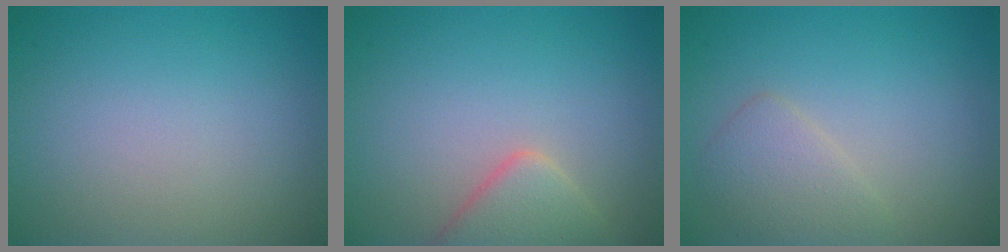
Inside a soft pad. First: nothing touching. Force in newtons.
{"total": 3.5, "press": 3.5, "slide": 0.1}
{"total": 2.4, "press": 2.4, "slide": 0.1}